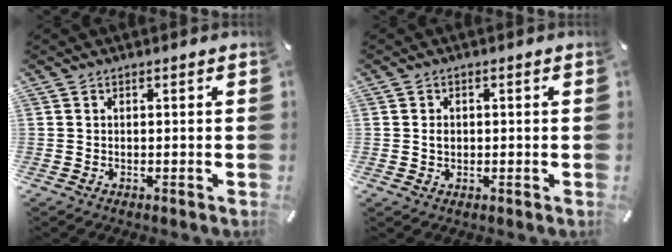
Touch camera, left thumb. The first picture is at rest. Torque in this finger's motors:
{"motor_torque": [0.12, 0.08, 0.12, 0.12, 0.00]}